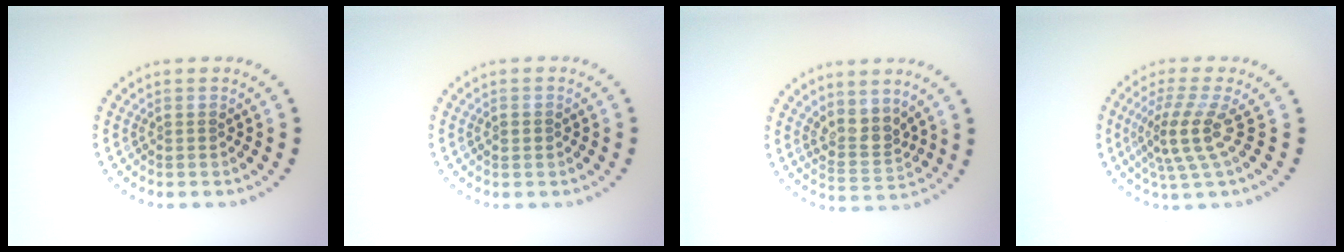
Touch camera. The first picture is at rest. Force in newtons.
{"total": 1.0, "press": 1.0, "slide": 0.0}
{"total": 2.9, "press": 2.3, "slide": 1.8}
{"total": 3.8, "press": 2.7, "slide": 2.7}